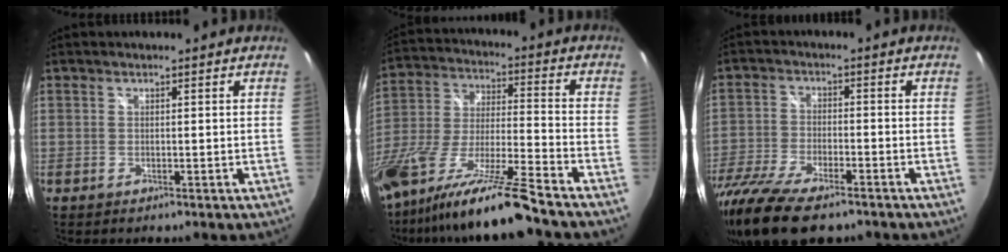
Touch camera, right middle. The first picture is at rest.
{"total": 21.8, "force": [-16.7, 0.1, 14.0], "torque": [-0.263, -0.057, -0.303]}
{"total": 16.5, "force": [-12.2, 5.2, 9.7], "torque": [-0.222, -0.058, -0.222]}